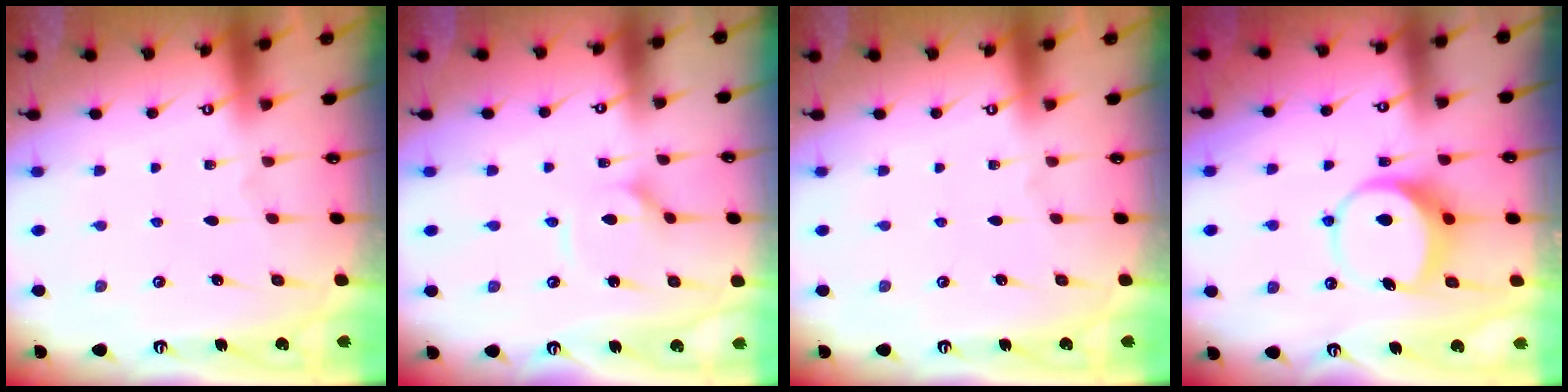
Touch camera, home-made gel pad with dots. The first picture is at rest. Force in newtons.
{"total": 3.2, "press": 3.2, "slide": 0.1}
{"total": 0.0}
{"total": 9.4, "press": 9.3, "slide": 1.4}